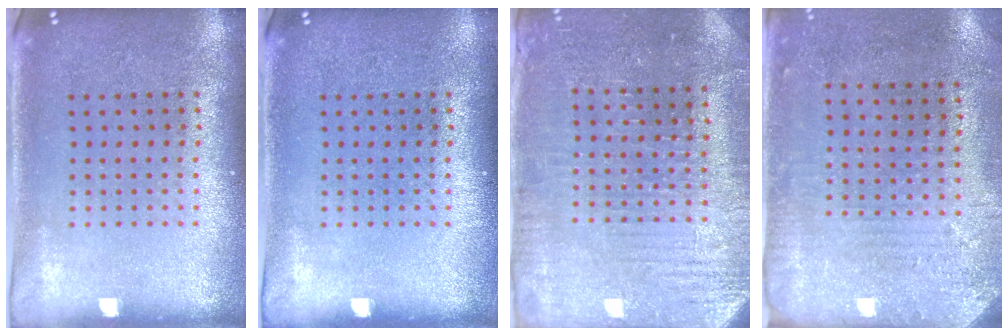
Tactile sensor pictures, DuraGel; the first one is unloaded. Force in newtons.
{"total": 0.0}
{"total": 3.2, "press": 3.2, "slide": 0.4}
{"total": 2.8, "press": 2.3, "slide": 1.7}